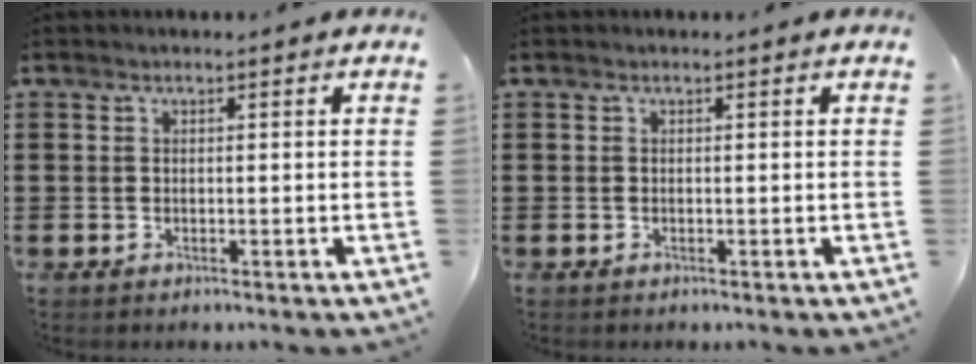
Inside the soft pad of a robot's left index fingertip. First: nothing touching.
{"total": 0.0}